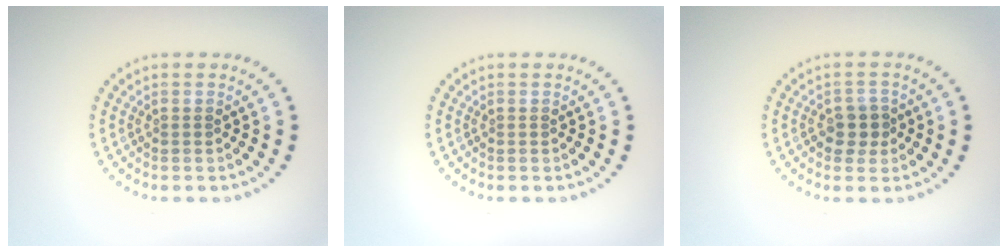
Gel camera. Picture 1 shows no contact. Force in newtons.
{"total": 0.0}
{"total": 1.8, "press": 1.7, "slide": 0.6}